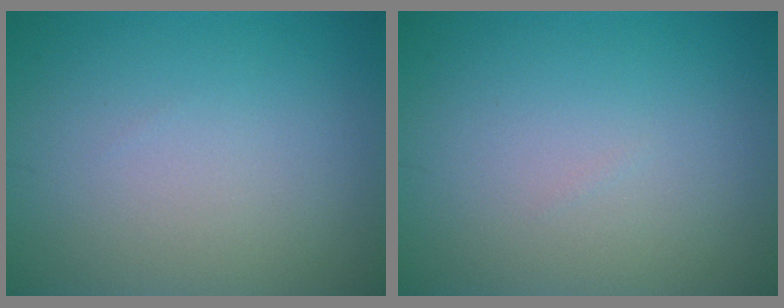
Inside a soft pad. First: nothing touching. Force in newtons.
{"total": 0.0}